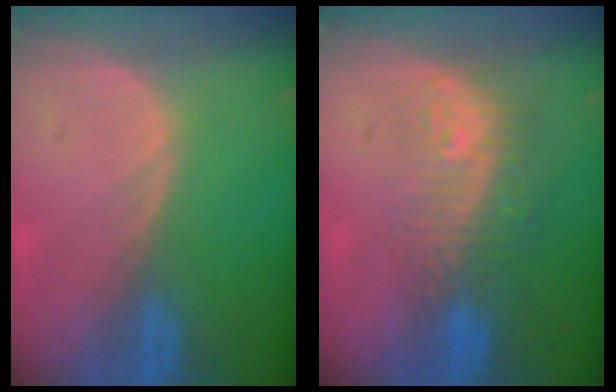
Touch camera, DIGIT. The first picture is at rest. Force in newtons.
{"total": 9.7, "press": 8.0, "slide": 5.4}